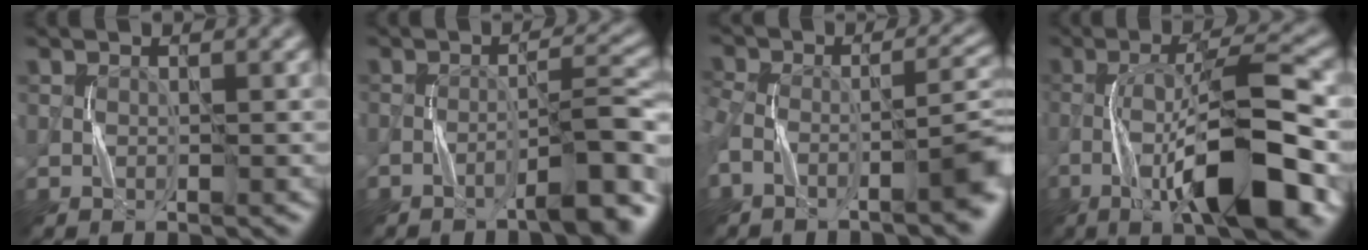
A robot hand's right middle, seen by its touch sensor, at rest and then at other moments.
{"total": 5.4, "force": [-3.6, 0.8, 3.9], "torque": [-0.044, 0.020, -0.056]}
{"total": 7.1, "force": [-4.1, 2.1, 5.4], "torque": [-0.089, -0.004, -0.074]}
{"total": 11.5, "force": [-4.6, 2.9, 10.2], "torque": [-0.169, 0.014, -0.077]}